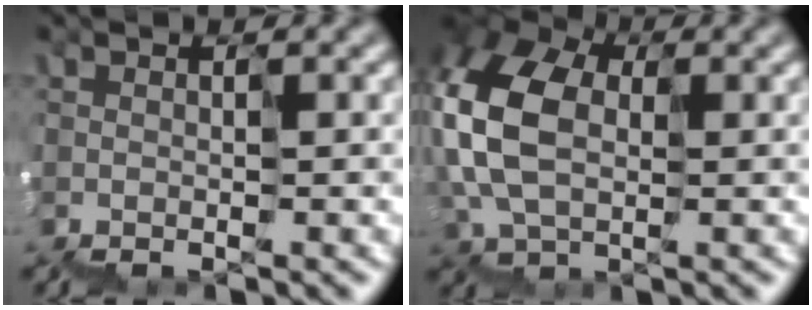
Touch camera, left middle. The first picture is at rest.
{"total": 8.3, "force": [1.7, 6.0, 5.5], "torque": [-0.177, 0.024, 0.028]}